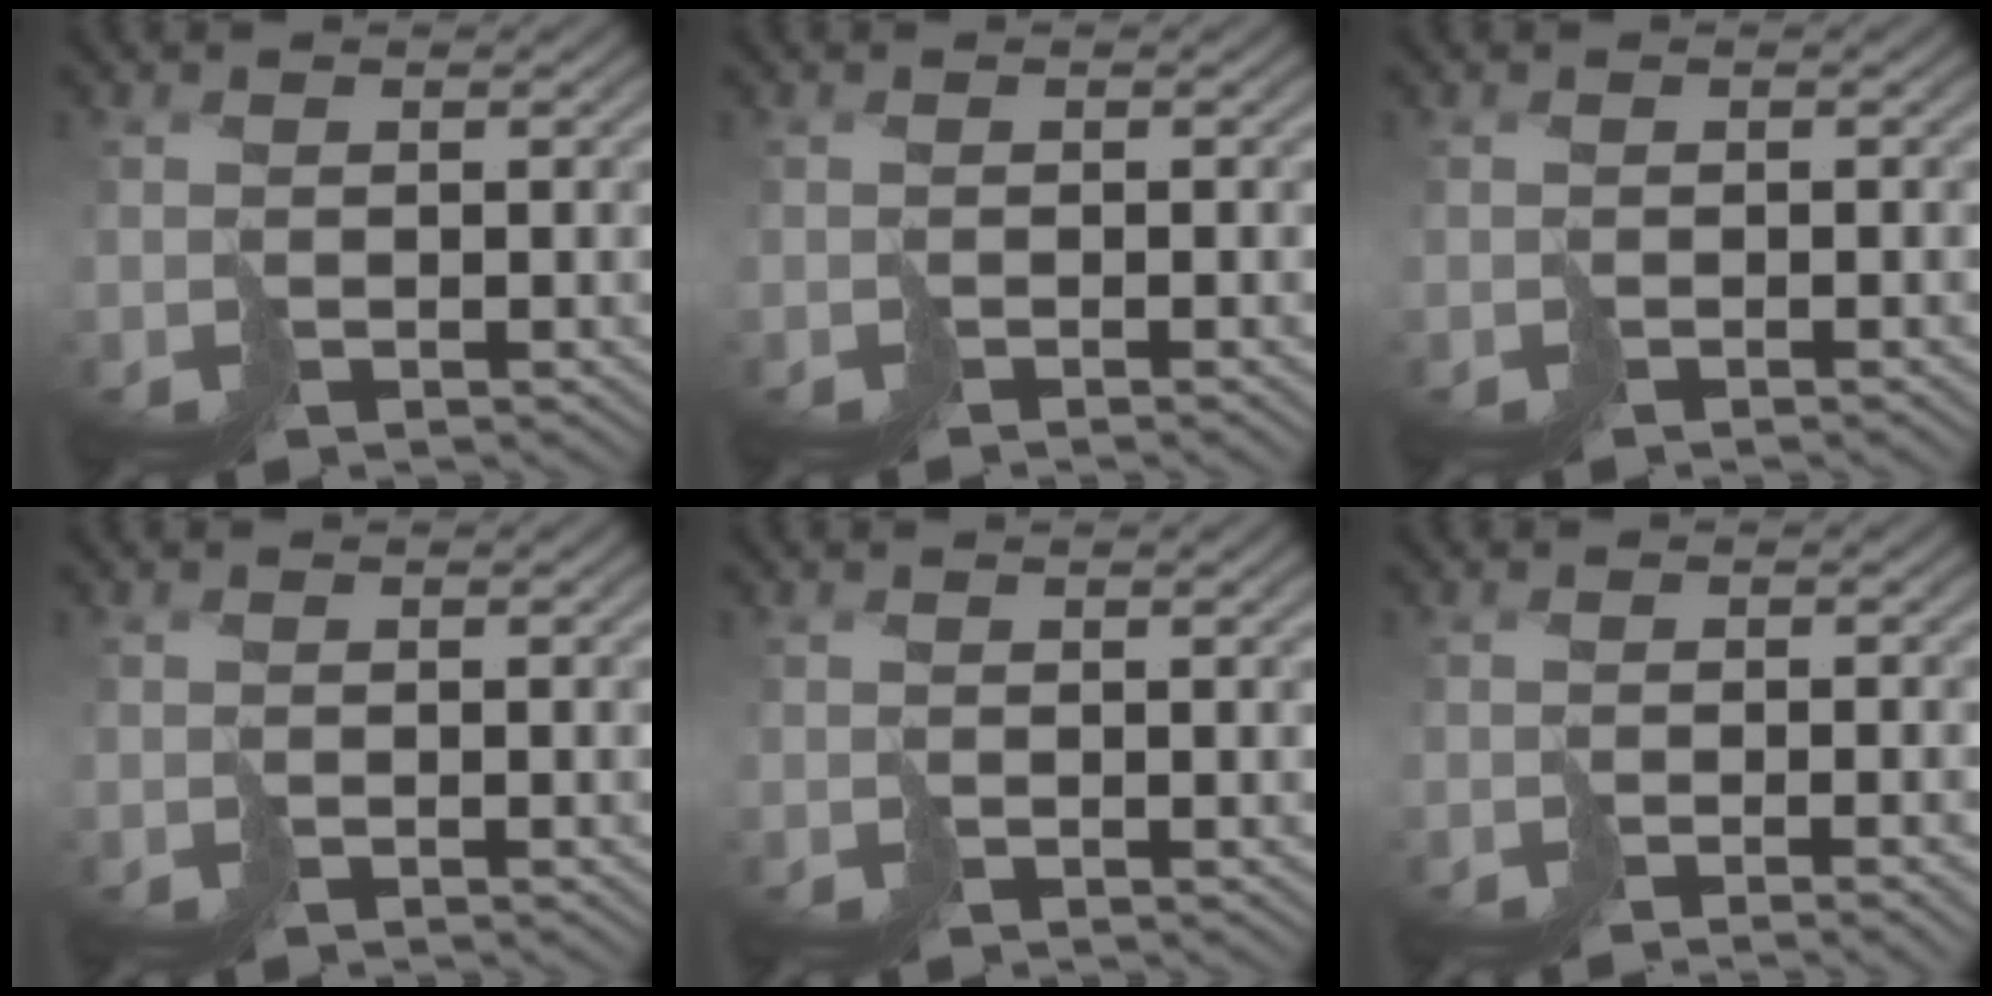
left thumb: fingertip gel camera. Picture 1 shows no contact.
{"total": 1.1, "force": [-0.4, 0.1, 1.0], "torque": [-0.007, 0.001, -0.015]}
{"total": 0.9, "force": [-0.3, 0.0, 0.8], "torque": [-0.006, 0.003, -0.013]}
{"total": 0.9, "force": [-0.1, 0.1, 0.9], "torque": [-0.015, 0.000, -0.003]}
{"total": 1.4, "force": [0.3, 0.2, 1.3], "torque": [-0.018, 0.002, 0.005]}
{"total": 3.7, "force": [-1.2, 0.9, 3.3], "torque": [-0.037, -0.004, -0.019]}